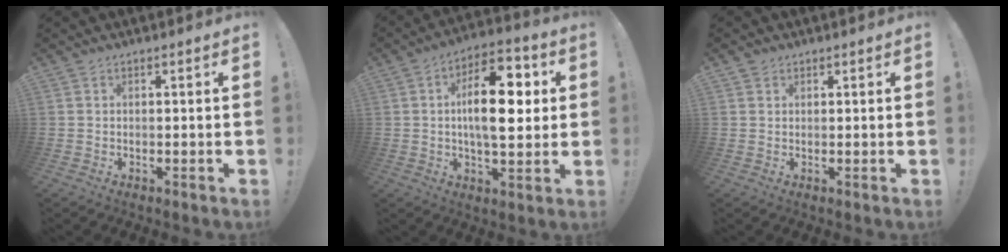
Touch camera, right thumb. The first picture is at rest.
{"total": 17.3, "force": [2.0, 8.3, 15.0], "torque": [-0.223, 0.003, 0.026]}
{"total": 1.3, "force": [0.8, 0.9, 0.2], "torque": [0.000, -0.001, 0.016]}